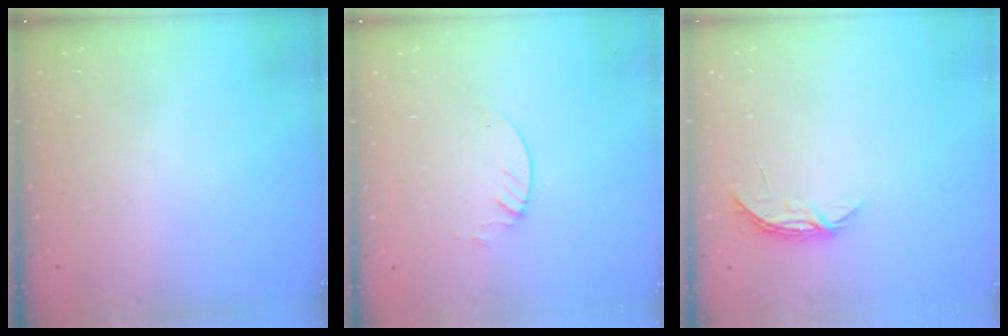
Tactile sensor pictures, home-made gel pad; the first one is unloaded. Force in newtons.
{"total": 1.3, "press": 1.3, "slide": 0.1}
{"total": 4.0, "press": 4.0, "slide": 0.5}